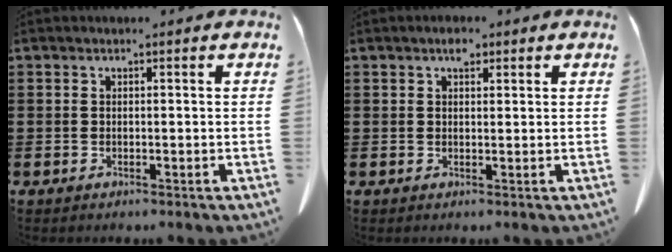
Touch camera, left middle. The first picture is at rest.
{"total": 2.2, "force": [1.4, 1.1, 1.3], "torque": [-0.014, -0.003, 0.022]}